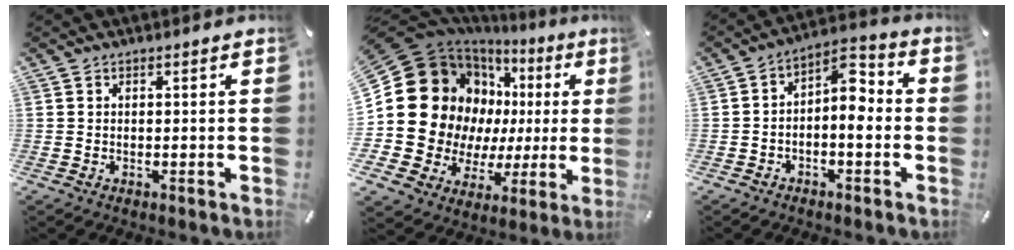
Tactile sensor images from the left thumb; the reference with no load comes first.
{"total": 22.1, "force": [5.4, 17.7, 12.1], "torque": [-0.219, -0.045, 0.126]}
{"total": 6.7, "force": [-1.4, 3.8, 5.3], "torque": [-0.079, -0.002, -0.029]}